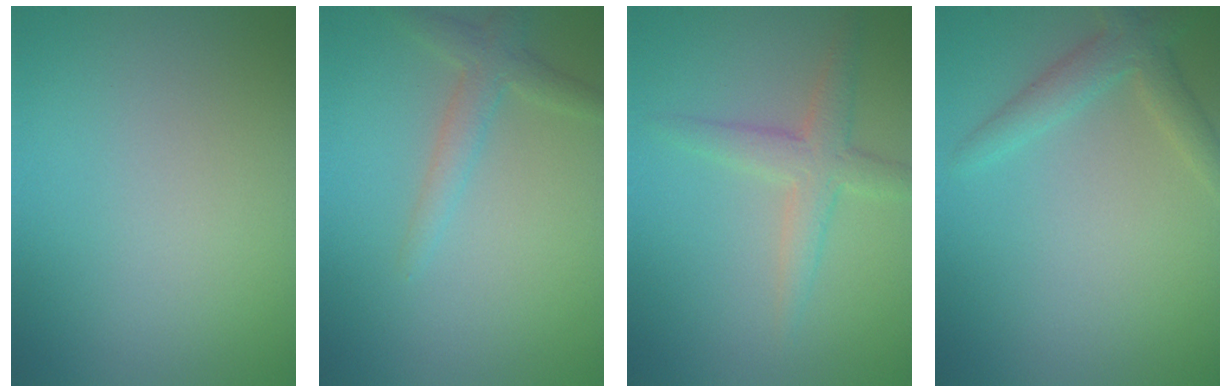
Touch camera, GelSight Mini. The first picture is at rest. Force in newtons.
{"total": 2.2, "press": 2.2, "slide": 0.1}
{"total": 2.9, "press": 2.9, "slide": 0.1}
{"total": 2.7, "press": 2.7, "slide": 0.3}